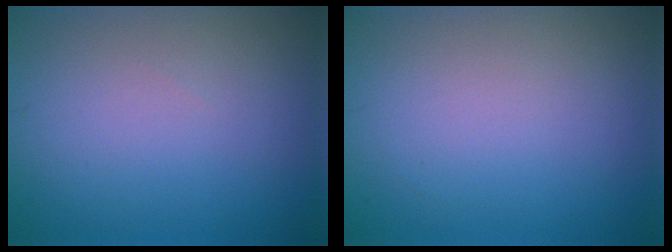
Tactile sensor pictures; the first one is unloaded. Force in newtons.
{"total": 0.0}